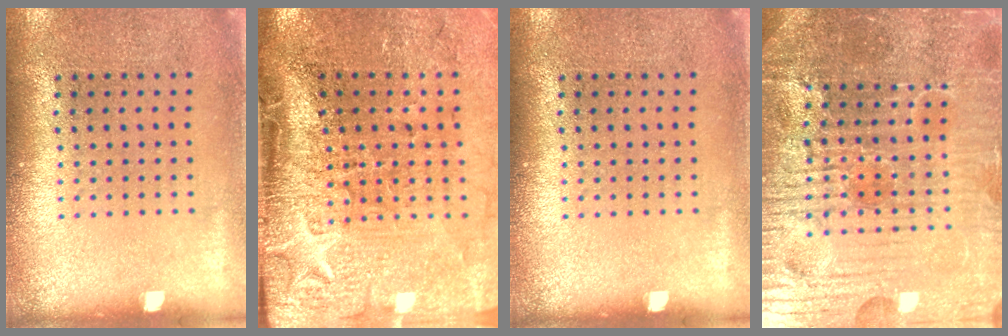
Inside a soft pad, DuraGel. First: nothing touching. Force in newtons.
{"total": 4.6, "press": 3.7, "slide": 2.7}
{"total": 0.0}
{"total": 6.4, "press": 5.8, "slide": 2.7}